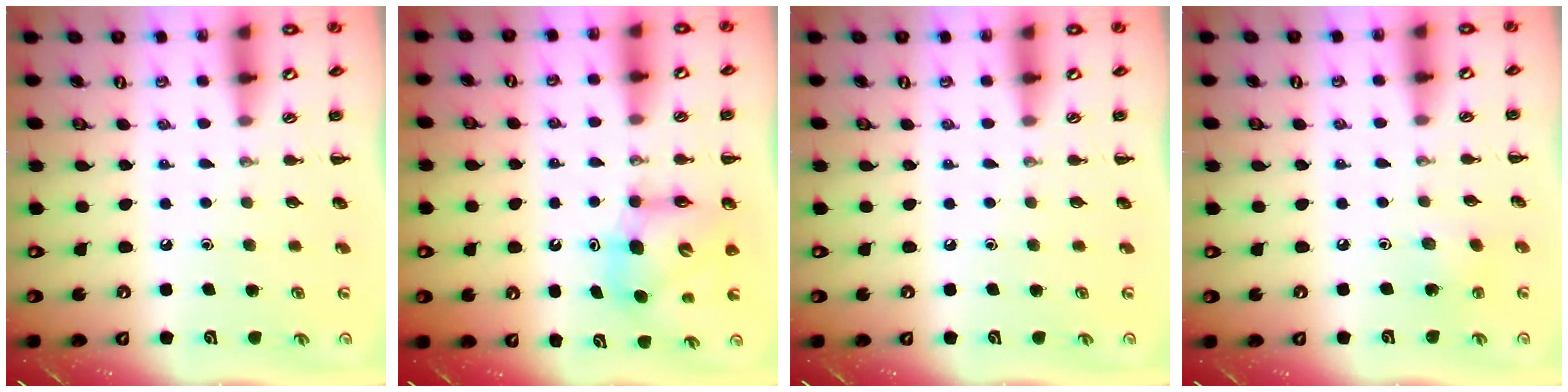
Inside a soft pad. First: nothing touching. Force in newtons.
{"total": 7.0, "press": 6.8, "slide": 1.5}
{"total": 0.0}
{"total": 2.2, "press": 2.1, "slide": 0.7}